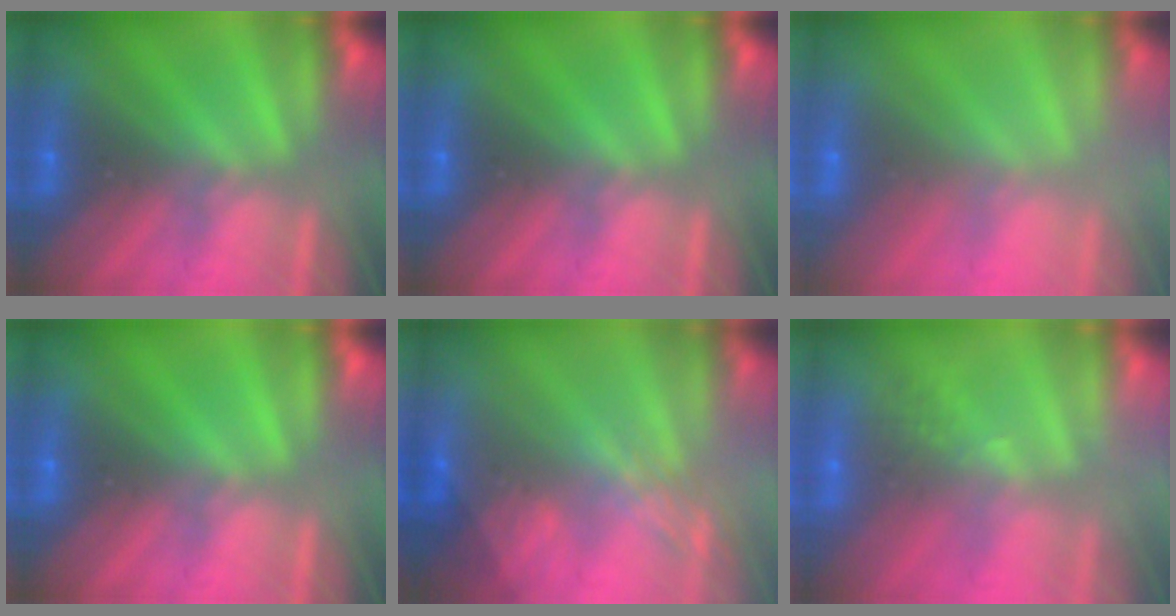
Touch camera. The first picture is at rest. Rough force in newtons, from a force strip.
{"total": 0.0}
{"total": 2.9}
{"total": 0.0}
{"total": 2.9}
{"total": 2.4}